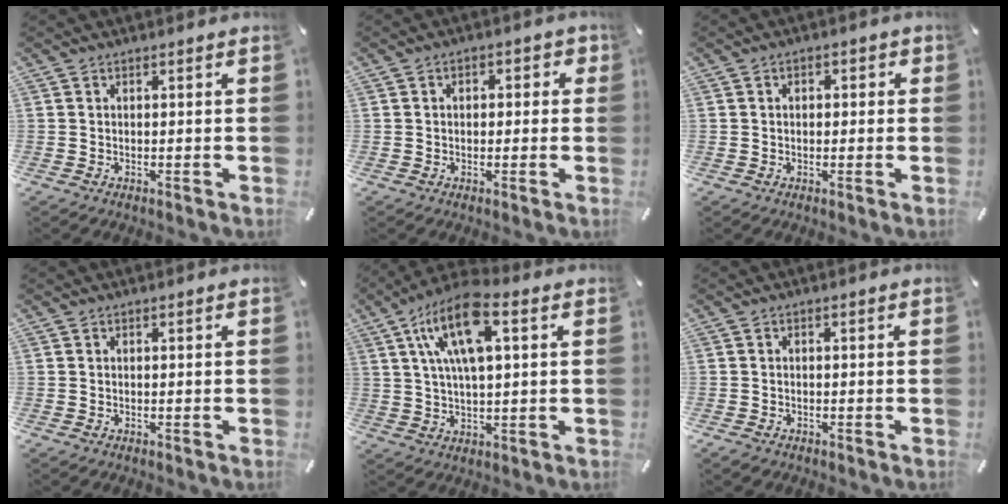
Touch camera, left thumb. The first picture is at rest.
{"total": 2.8, "force": [-0.5, 2.0, 1.9], "torque": [-0.020, 0.006, -0.016]}
{"total": 2.0, "force": [-0.3, 1.5, 1.3], "torque": [-0.017, 0.005, -0.010]}
{"total": 0.0}
{"total": 14.4, "force": [5.3, 5.6, 12.2], "torque": [-0.245, 0.001, 0.092]}
{"total": 1.0, "force": [-0.7, 0.7, 0.4], "torque": [-0.006, 0.002, -0.014]}